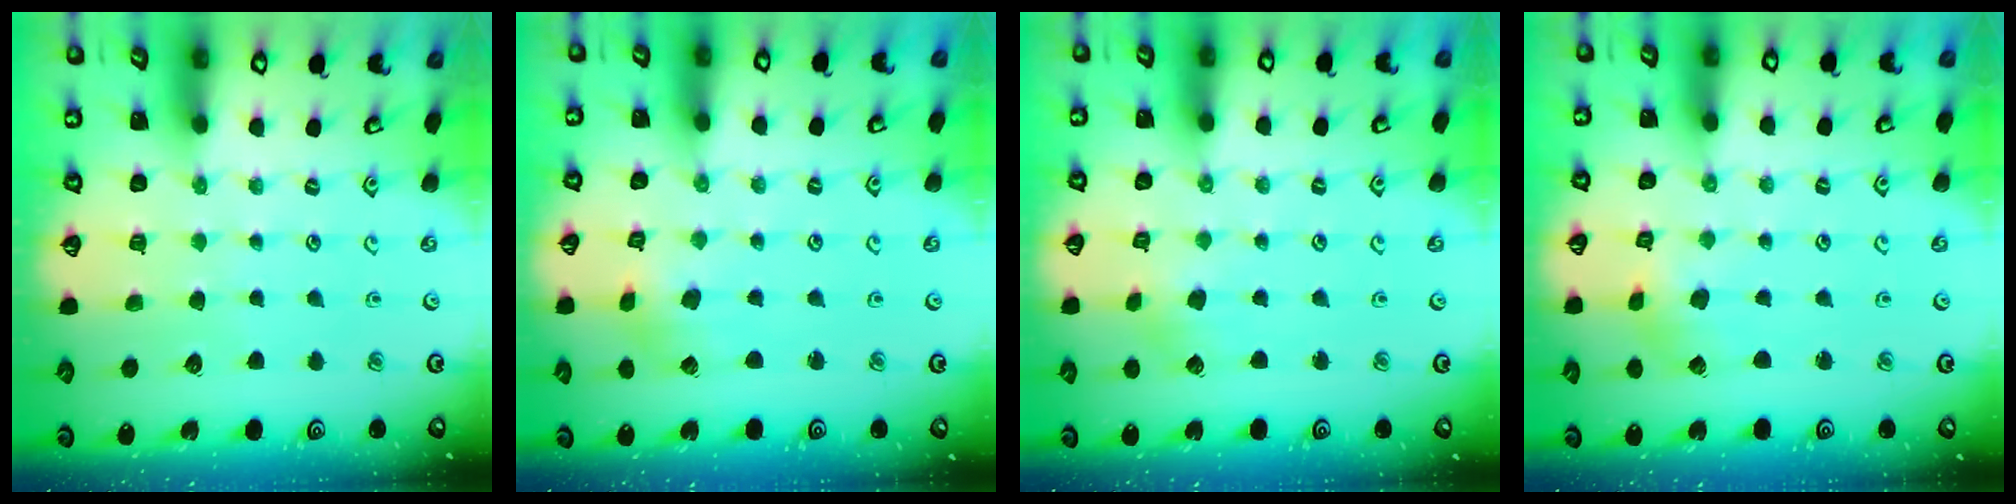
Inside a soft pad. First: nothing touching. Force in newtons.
{"total": 2.7, "press": 2.6, "slide": 0.3}
{"total": 2.7, "press": 2.7, "slide": 0.3}
{"total": 0.9, "press": 0.8, "slide": 0.2}